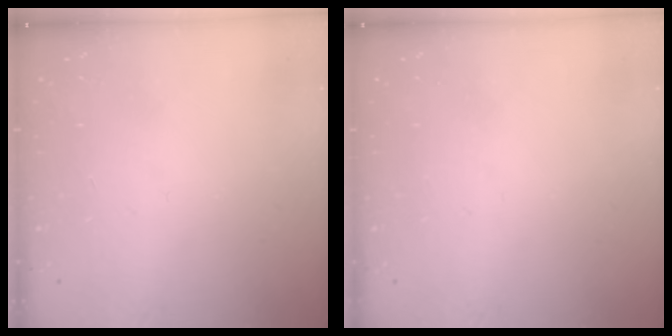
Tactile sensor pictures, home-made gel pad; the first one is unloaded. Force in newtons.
{"total": 0.0}